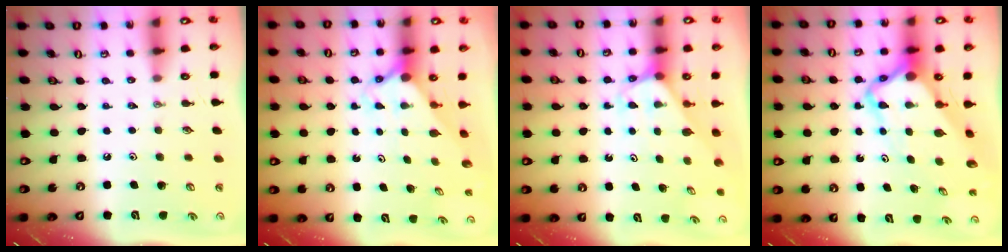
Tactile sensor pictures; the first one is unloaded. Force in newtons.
{"total": 2.2, "press": 2.2, "slide": 0.2}
{"total": 2.5, "press": 2.5, "slide": 0.1}
{"total": 8.7, "press": 8.7, "slide": 0.6}